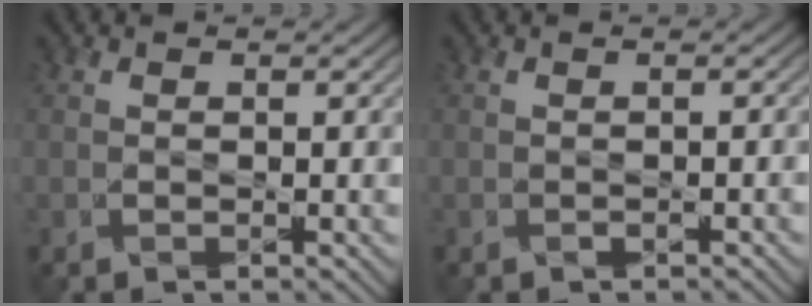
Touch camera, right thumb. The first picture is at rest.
{"total": 1.0, "force": [-0.7, 0.3, 0.7], "torque": [-0.014, -0.004, -0.009]}